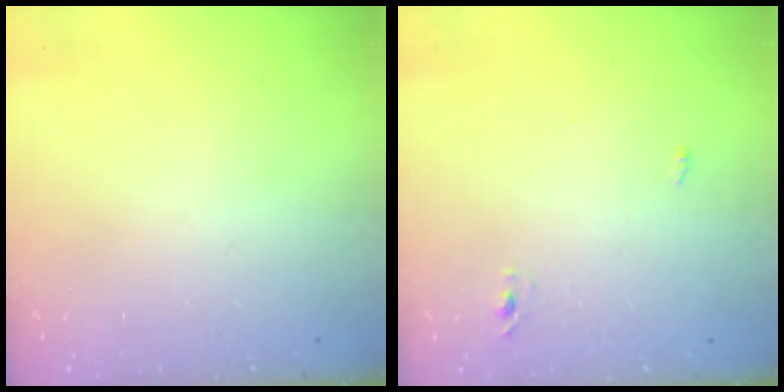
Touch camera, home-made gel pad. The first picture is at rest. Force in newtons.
{"total": 2.4, "press": 2.2, "slide": 1.0}